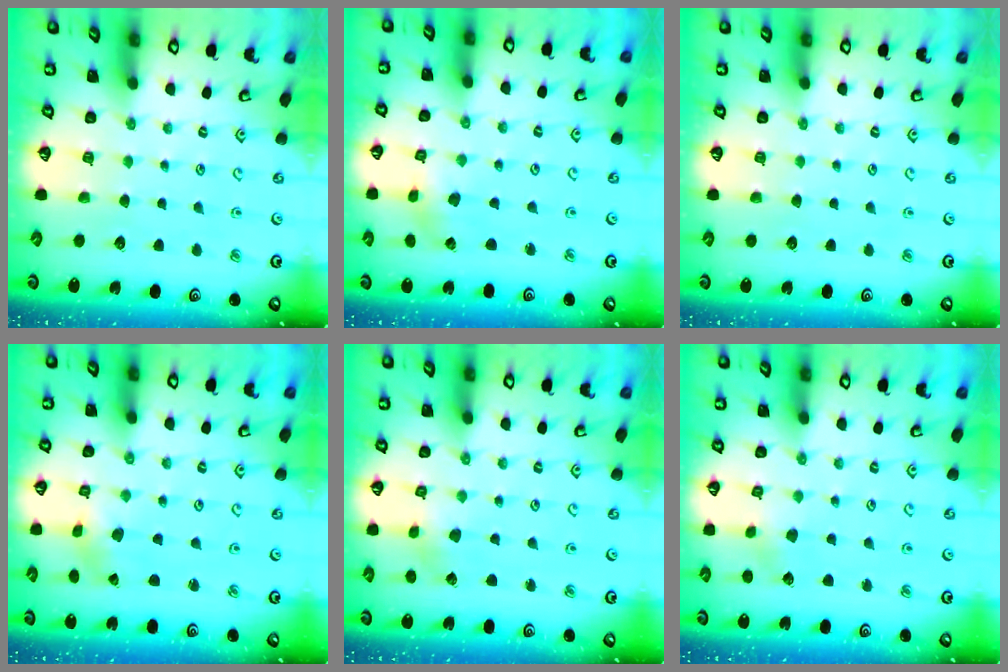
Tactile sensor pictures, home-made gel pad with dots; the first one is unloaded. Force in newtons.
{"total": 2.0, "press": 2.0, "slide": 0.2}
{"total": 0.0}
{"total": 2.2, "press": 2.1, "slide": 0.6}
{"total": 1.5, "press": 1.5, "slide": 0.2}
{"total": 2.7, "press": 2.7, "slide": 0.2}